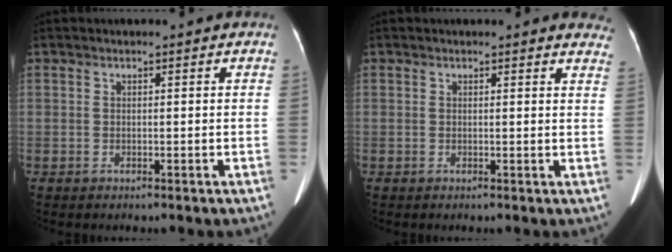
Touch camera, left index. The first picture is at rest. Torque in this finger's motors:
{"motor_torque": [0.56, -0.65, 0.20, 0.04]}